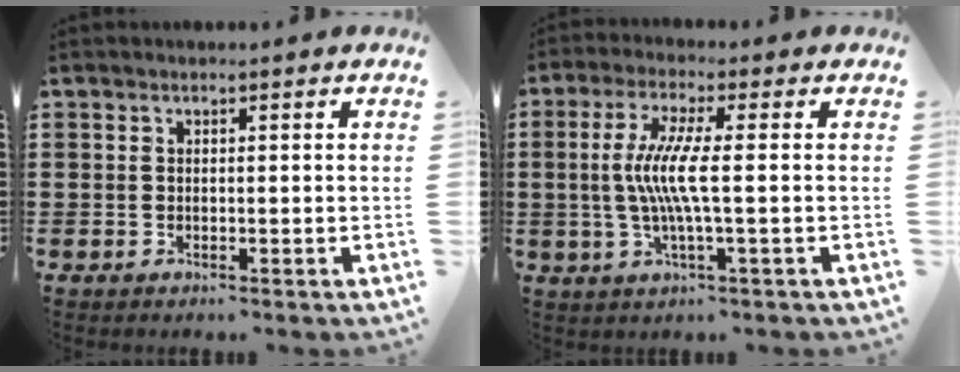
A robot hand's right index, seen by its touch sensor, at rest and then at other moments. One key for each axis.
{"total": 7.1, "fx": -0.4, "fy": 0.2, "fz": 7.1, "tx": -0.150, "ty": -0.014, "tz": -0.018}